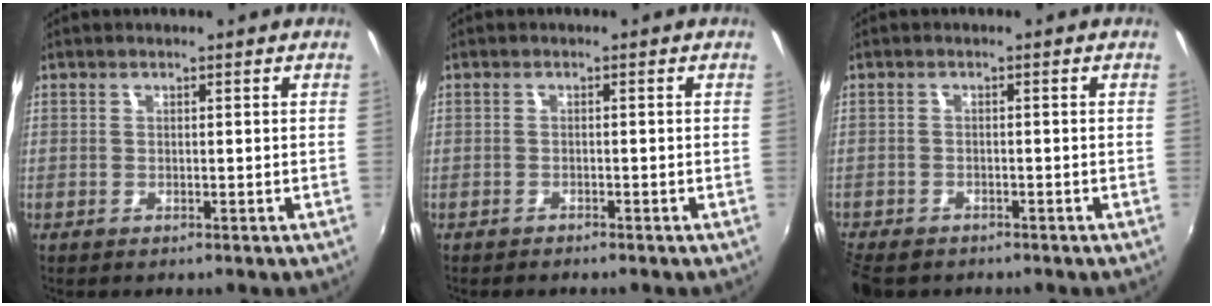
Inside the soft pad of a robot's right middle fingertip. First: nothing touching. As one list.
[{"total": 1.0, "force": [-1.0, 0.1, 0.1], "torque": [-0.009, -0.003, -0.016]}, {"total": 6.3, "force": [-4.8, 3.1, 2.5], "torque": [-0.077, -0.025, -0.088]}]